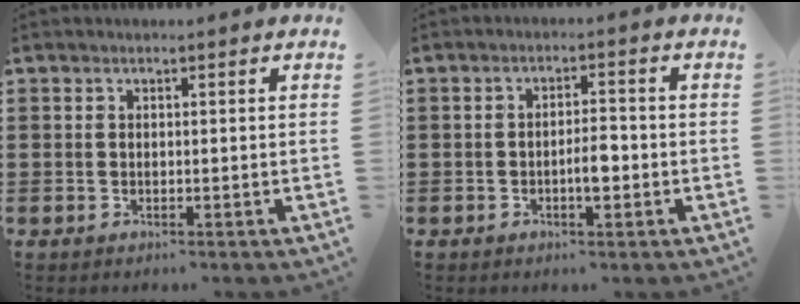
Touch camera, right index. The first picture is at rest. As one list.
[{"total": 3.6, "force": [-1.0, 1.2, 3.2], "torque": [-0.058, 0.007, -0.018]}]